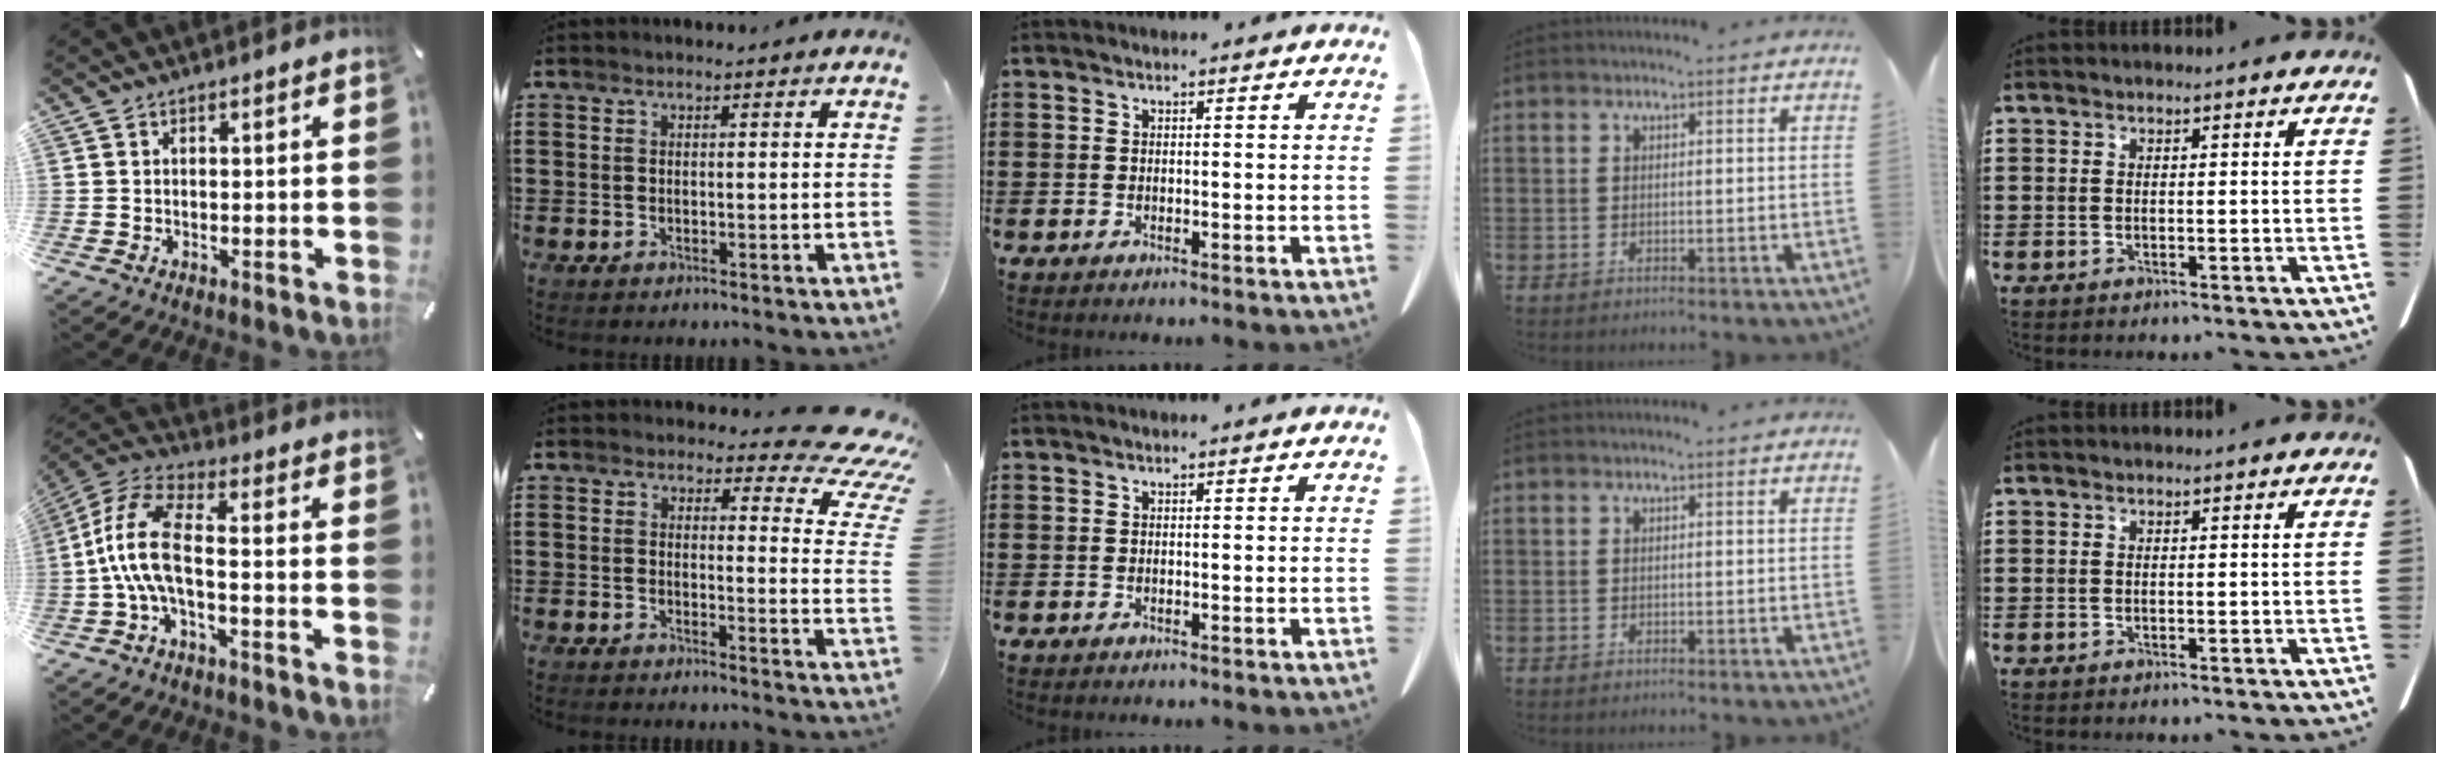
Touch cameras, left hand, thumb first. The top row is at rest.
{"thumb": {"total": 11.7, "force": [-2.0, 4.8, 10.5], "torque": [-0.224, 0.000, -0.038]}, "index": {"total": 5.8, "force": [4.6, 1.5, 3.2], "torque": [-0.050, -0.028, 0.078]}}